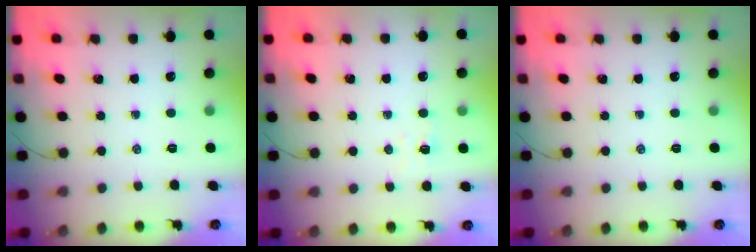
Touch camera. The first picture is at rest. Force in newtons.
{"total": 2.9, "press": 2.8, "slide": 0.8}
{"total": 0.0}